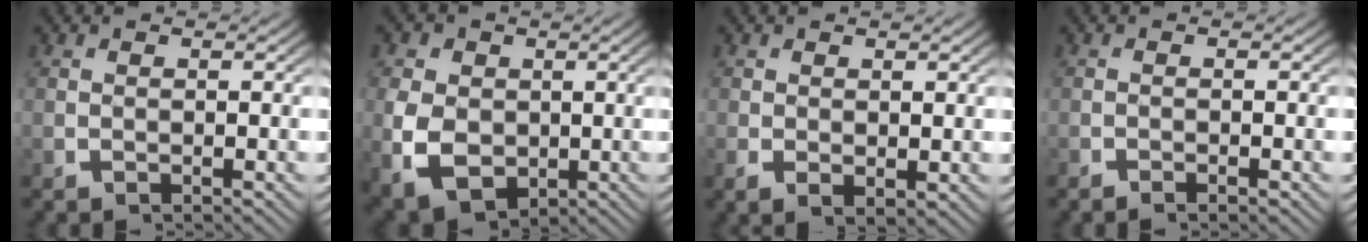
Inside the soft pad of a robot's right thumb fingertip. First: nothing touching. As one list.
[{"total": 8.4, "force": [-1.6, 6.7, 4.8], "torque": [-0.125, -0.057, 0.003]}, {"total": 1.2, "force": [0.5, 0.6, 0.9], "torque": [-0.018, -0.009, 0.017]}, {"total": 0.7, "force": [-0.7, 0.1, 0.3], "torque": [0.000, -0.003, -0.016]}]